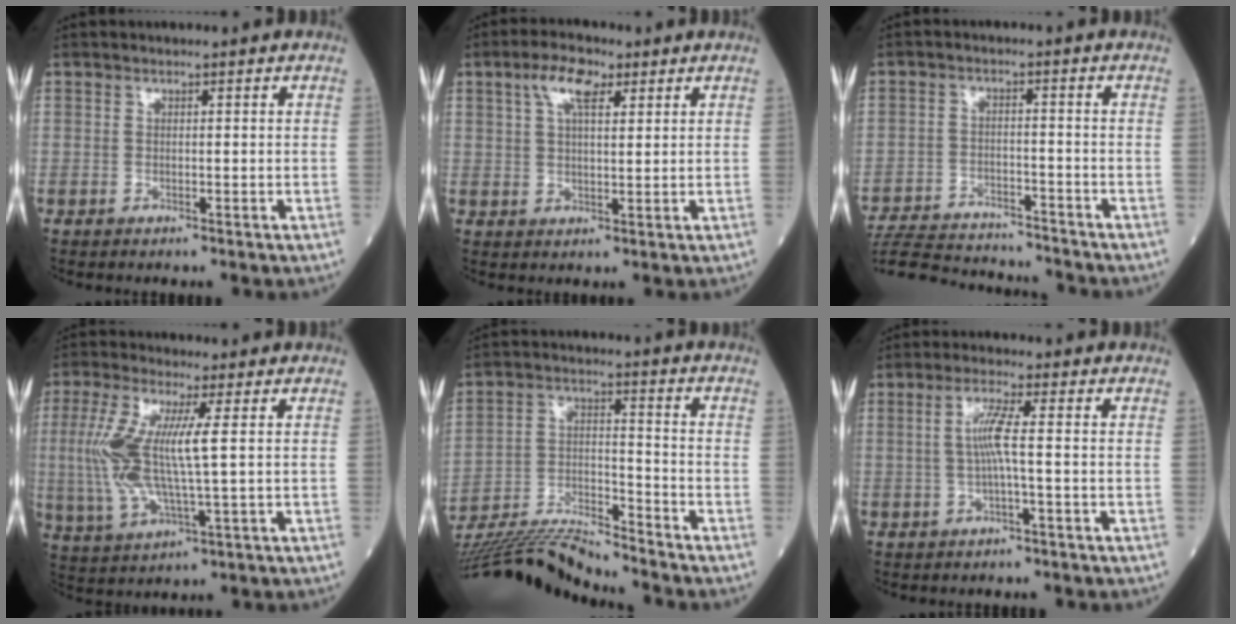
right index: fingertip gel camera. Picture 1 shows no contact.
{"total": 5.7, "force": [2.9, 2.1, 4.5], "torque": [-0.092, 0.016, 0.053]}
{"total": 15.2, "force": [-14.4, 2.6, 4.2], "torque": [-0.090, -0.003, -0.213]}
{"total": 11.2, "force": [1.1, 1.8, 11.0], "torque": [-0.260, 0.002, 0.021]}
{"total": 14.6, "force": [-14.0, -0.5, 4.3], "torque": [-0.081, 0.006, -0.248]}
{"total": 4.1, "force": [0.0, -0.2, 4.1], "torque": [-0.085, 0.006, 0.001]}